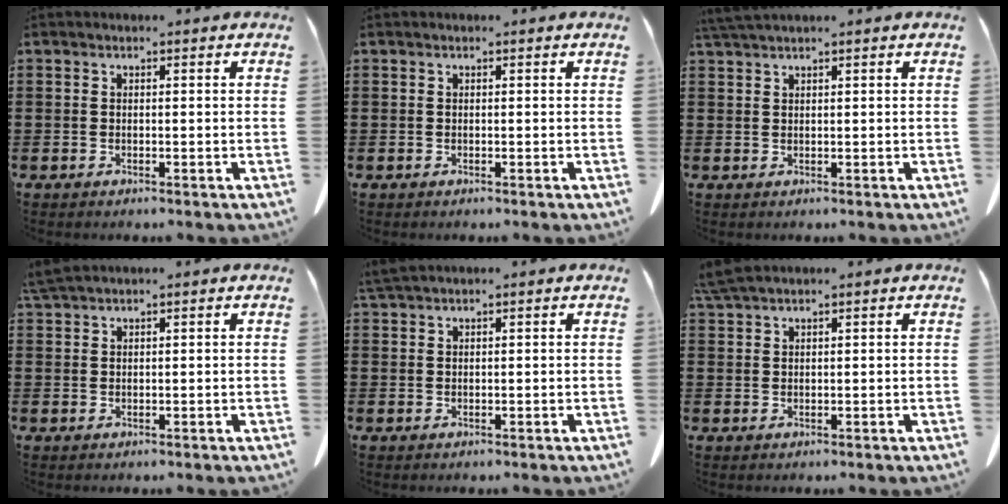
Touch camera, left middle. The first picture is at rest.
{"total": 0.0}
{"total": 1.8, "force": [1.6, -0.2, 0.8], "torque": [-0.019, -0.003, 0.032]}
{"total": 2.3, "force": [2.0, 0.1, 1.2], "torque": [-0.028, 0.000, 0.040]}
{"total": 1.9, "force": [1.7, 0.0, 0.8], "torque": [-0.020, -0.002, 0.034]}
{"total": 3.0, "force": [2.5, 0.2, 1.5], "torque": [-0.037, 0.000, 0.050]}